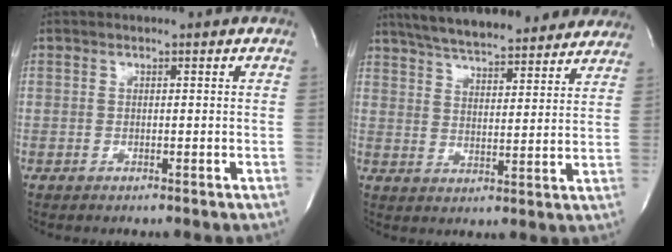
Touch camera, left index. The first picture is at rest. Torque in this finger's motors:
{"motor_torque": [0.08, -0.15, 0.56, 0.12]}